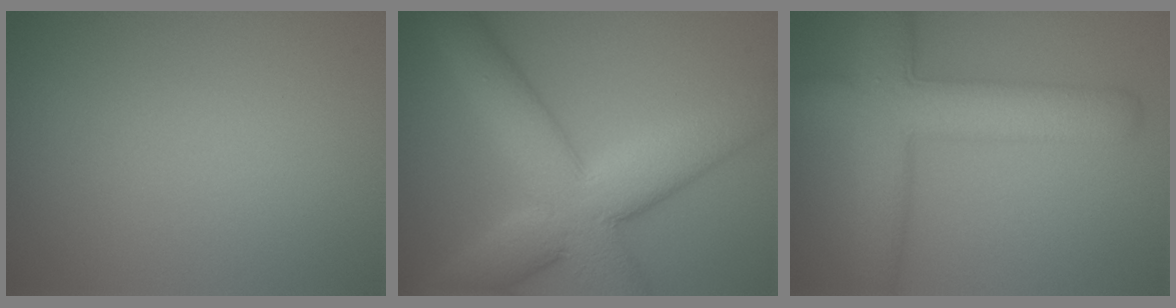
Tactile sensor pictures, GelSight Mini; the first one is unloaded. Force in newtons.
{"total": 10.4, "press": 10.4, "slide": 0.6}
{"total": 7.4, "press": 7.4, "slide": 0.2}